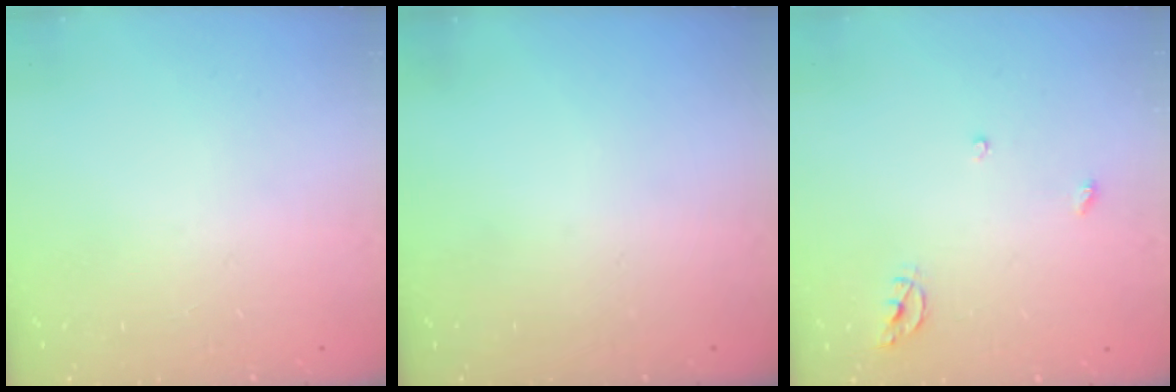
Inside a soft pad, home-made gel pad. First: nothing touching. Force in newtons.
{"total": 0.0}
{"total": 5.7, "press": 5.6, "slide": 0.5}